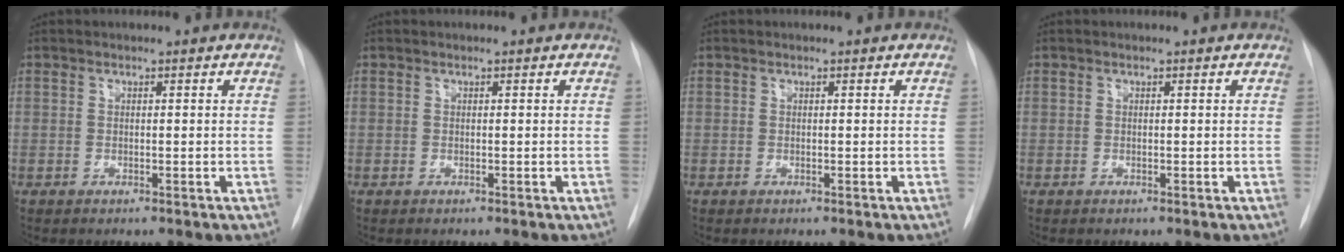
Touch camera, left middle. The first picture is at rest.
{"total": 0.0}
{"total": 0.0}
{"total": 0.0}